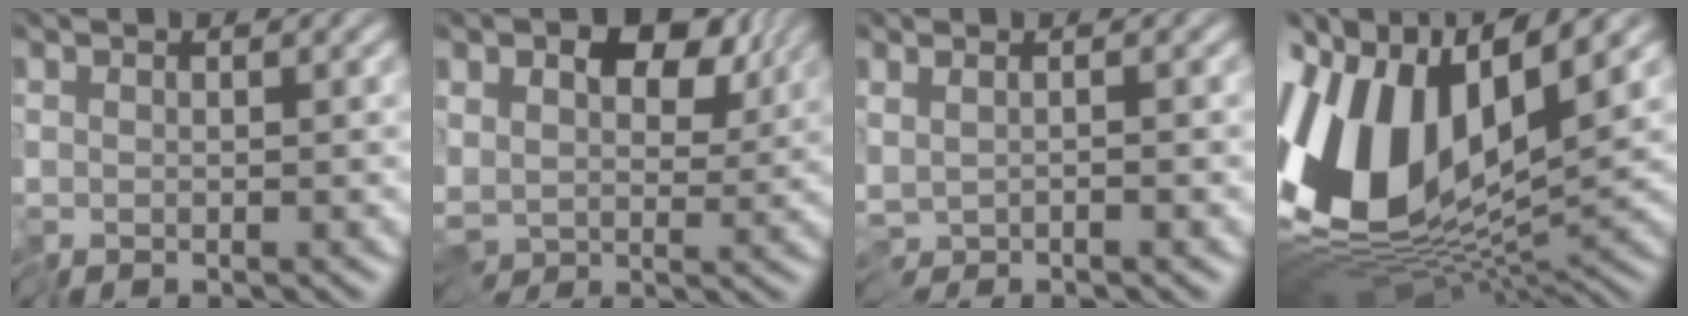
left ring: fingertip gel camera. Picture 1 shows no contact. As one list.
[{"total": 11.4, "force": [3.1, 7.6, 7.9], "torque": [-0.134, -0.006, 0.060]}, {"total": 1.5, "force": [-0.4, 0.6, 1.3], "torque": [-0.025, -0.002, -0.001]}, {"total": 14.9, "force": [0.9, 7.9, 12.6], "torque": [-0.275, 0.008, 0.006]}]